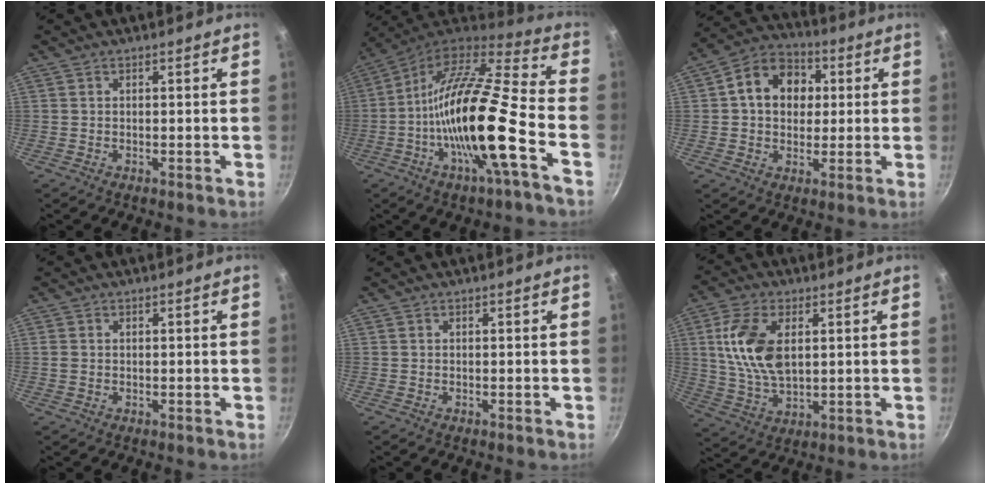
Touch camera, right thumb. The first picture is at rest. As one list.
[{"total": 22.1, "force": [-6.5, 4.3, 20.7], "torque": [-0.352, 0.029, -0.135]}, {"total": 12.3, "force": [2.2, 9.7, 7.2], "torque": [-0.085, 0.018, 0.019]}, {"total": 1.3, "force": [0.1, 1.0, 0.7], "torque": [-0.014, 0.002, 0.002]}, {"total": 0.0}, {"total": 12.9, "force": [2.9, 7.2, 10.4], "torque": [-0.196, -0.011, 0.059]}]